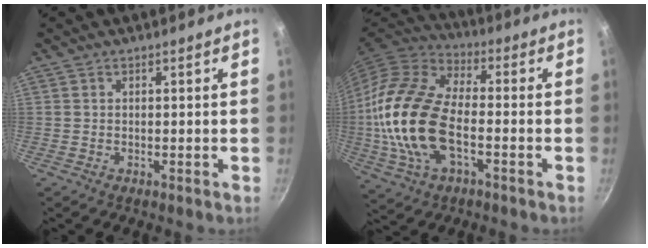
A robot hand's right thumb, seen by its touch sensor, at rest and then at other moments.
{"total": 20.4, "force": [-3.2, 11.2, 16.8], "torque": [-0.334, 0.027, -0.070]}